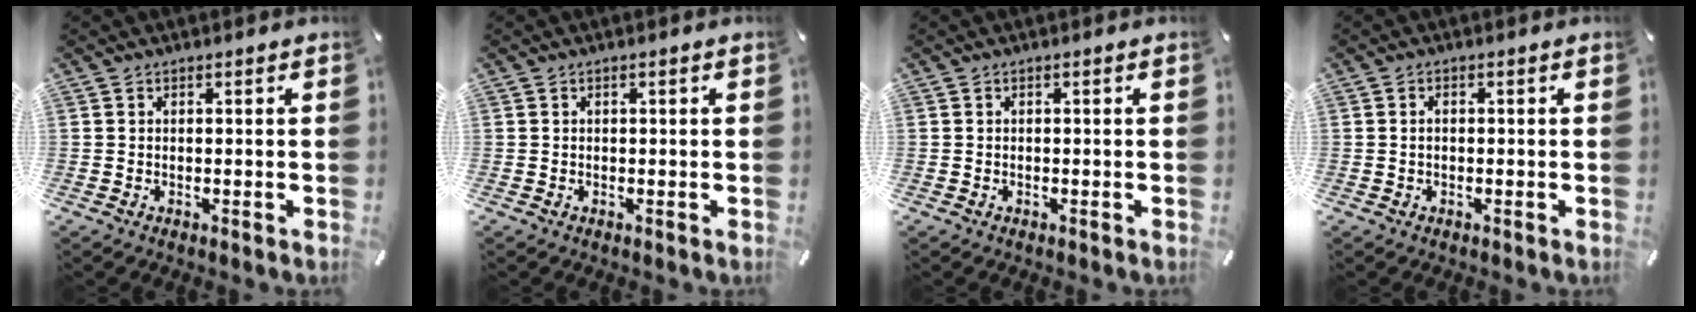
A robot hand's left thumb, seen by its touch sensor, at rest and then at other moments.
{"total": 0.5, "force": [0.0, 0.2, 0.5], "torque": [-0.009, 0.001, 0.000]}
{"total": 0.0}
{"total": 0.8, "force": [0.0, 0.4, 0.7], "torque": [-0.013, 0.003, -0.001]}